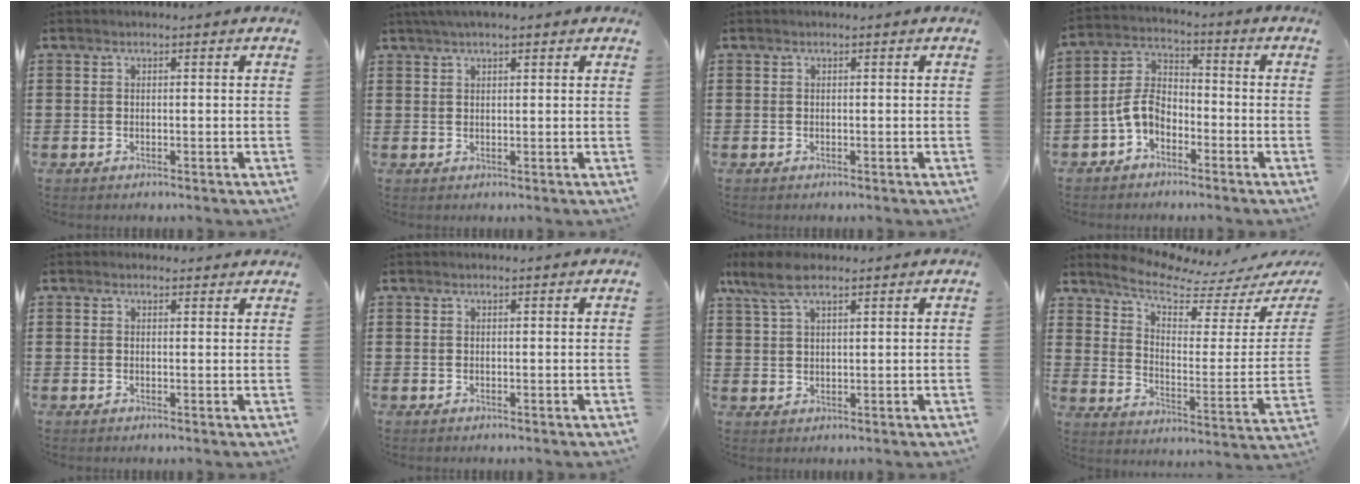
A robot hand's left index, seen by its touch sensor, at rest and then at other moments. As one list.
[{"total": 2.4, "force": [1.7, 0.6, 1.6], "torque": [-0.035, 0.006, 0.032]}, {"total": 0.0}, {"total": 5.9, "force": [-3.2, 3.5, 3.5], "torque": [-0.102, 0.003, -0.075]}, {"total": 1.1, "force": [0.9, 0.6, 0.2], "torque": [-0.007, 0.005, 0.017]}, {"total": 0.0}, {"total": 6.5, "force": [4.2, 2.4, 4.3], "torque": [-0.100, 0.000, 0.077]}, {"total": 6.9, "force": [6.0, 1.5, 2.9], "torque": [-0.080, -0.045, 0.101]}]